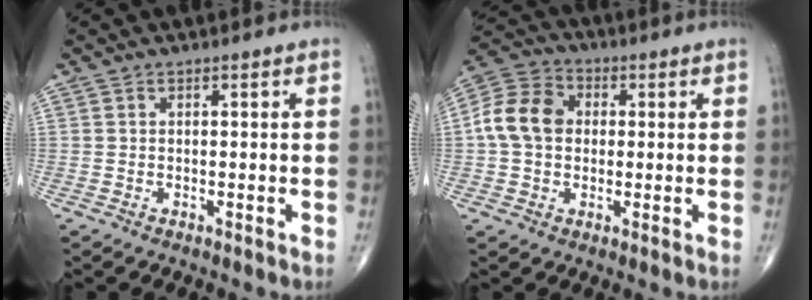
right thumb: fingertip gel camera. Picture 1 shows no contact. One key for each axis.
{"total": 10.3, "fx": 0.6, "fy": 8.1, "fz": 6.4, "tx": -0.111, "ty": 0.026, "tz": 0.000}